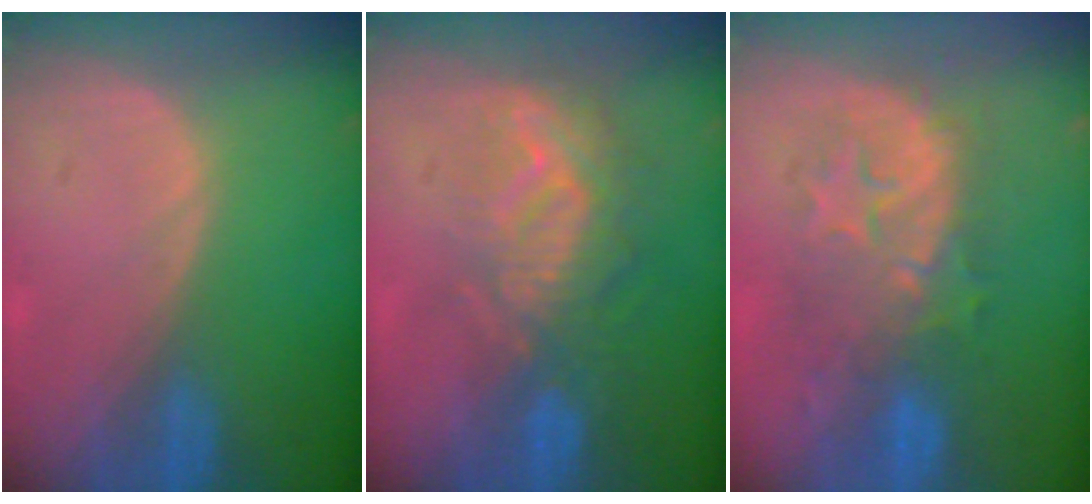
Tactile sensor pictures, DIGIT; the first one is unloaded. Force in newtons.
{"total": 9.4, "press": 8.6, "slide": 3.9}
{"total": 8.7, "press": 8.7, "slide": 0.4}